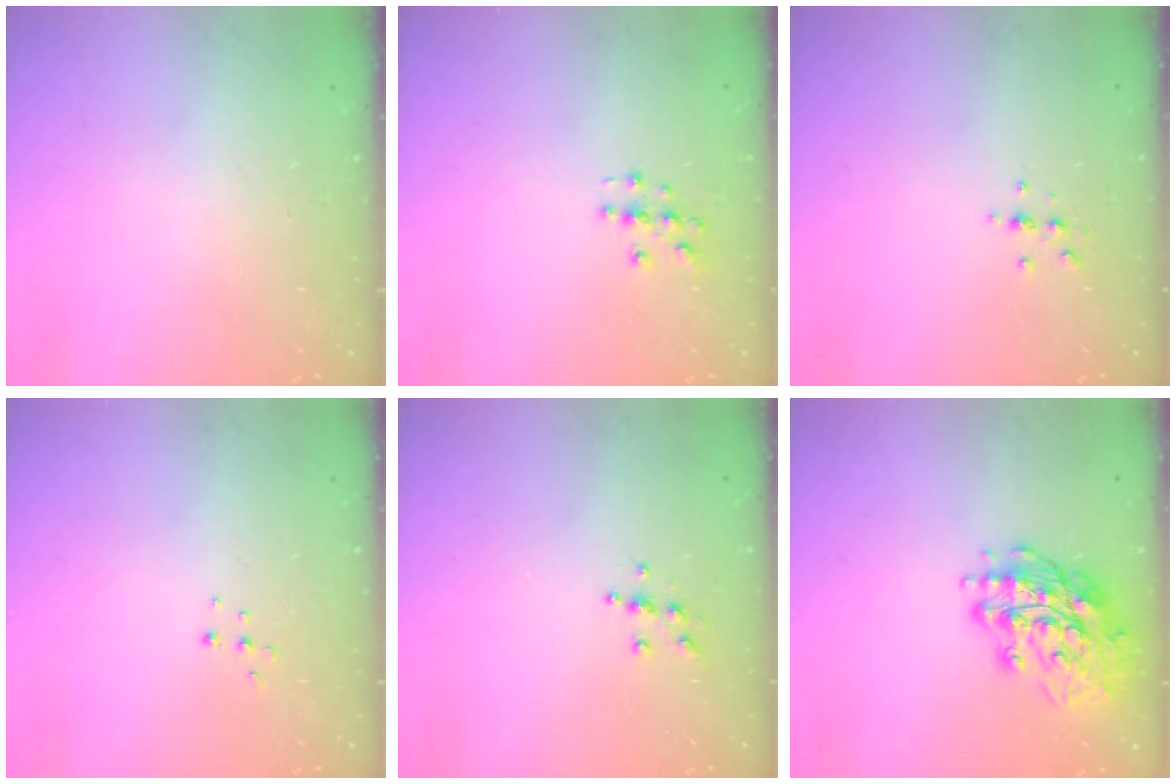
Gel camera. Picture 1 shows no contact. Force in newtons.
{"total": 3.0, "press": 3.0, "slide": 0.1}
{"total": 3.0, "press": 3.0, "slide": 0.3}
{"total": 5.1, "press": 5.0, "slide": 0.4}
{"total": 5.5, "press": 5.5, "slide": 0.4}
{"total": 16.9, "press": 16.6, "slide": 3.1}